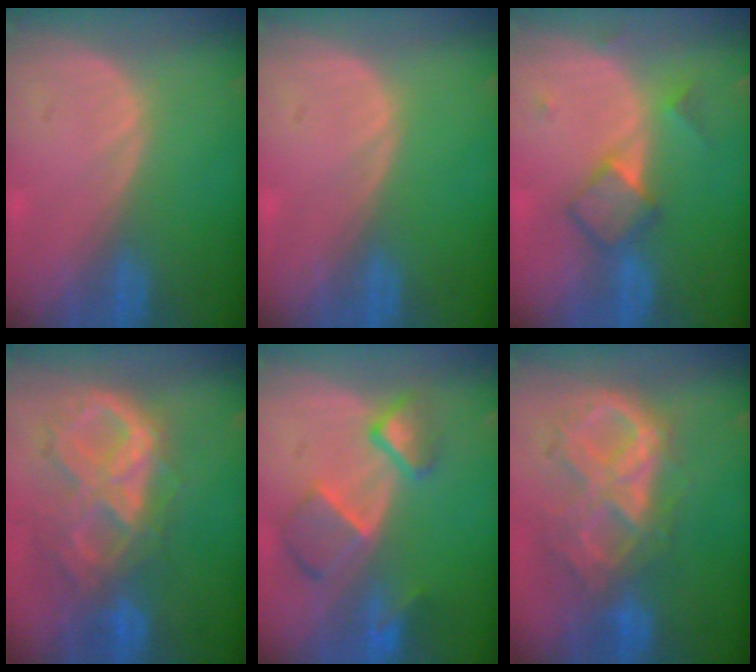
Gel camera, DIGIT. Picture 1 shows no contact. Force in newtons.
{"total": 0.0}
{"total": 5.0, "press": 4.9, "slide": 1.0}
{"total": 10.6, "press": 9.0, "slide": 5.6}
{"total": 7.6, "press": 6.7, "slide": 3.7}
{"total": 10.4, "press": 8.9, "slide": 5.5}